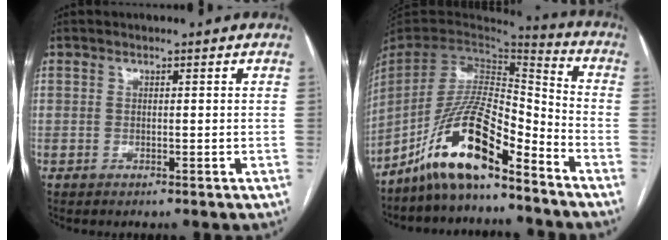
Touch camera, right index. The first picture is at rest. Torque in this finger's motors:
{"motor_torque": [1.13, -1.01, 0.62, 0.10]}